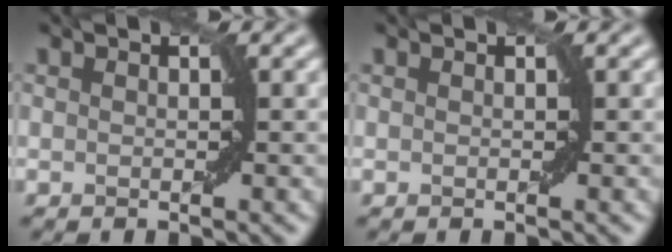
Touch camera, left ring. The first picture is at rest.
{"total": 0.0}